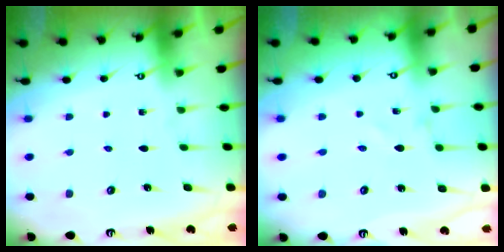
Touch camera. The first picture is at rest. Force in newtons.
{"total": 1.4, "press": 1.4, "slide": 0.0}